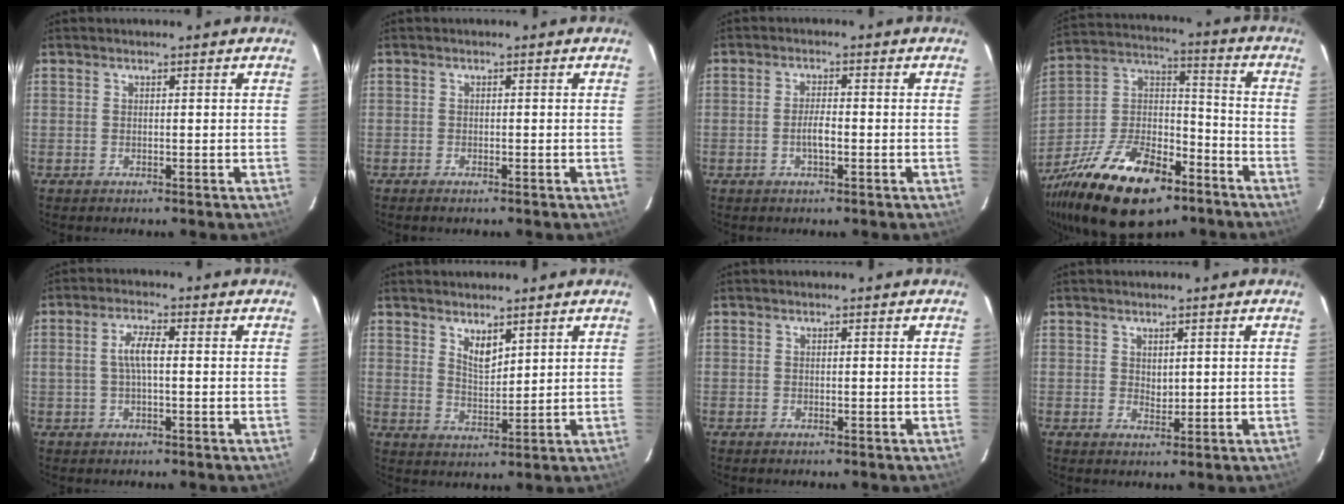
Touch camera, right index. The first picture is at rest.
{"total": 1.1, "force": [-0.9, 0.2, 0.6], "torque": [-0.013, -0.002, -0.017]}
{"total": 2.8, "force": [-1.0, 0.8, 2.5], "torque": [-0.046, -0.001, -0.017]}
{"total": 24.0, "force": [-14.1, 12.1, 15.2], "torque": [-0.303, 0.007, -0.230]}
{"total": 4.1, "force": [0.0, 1.1, 4.0], "torque": [-0.078, 0.007, 0.002]}
{"total": 4.1, "force": [3.0, 1.5, 2.4], "torque": [-0.040, -0.003, 0.054]}
{"total": 0.0}
{"total": 1.5, "force": [0.9, 1.0, 0.7], "torque": [-0.008, 0.001, 0.018]}